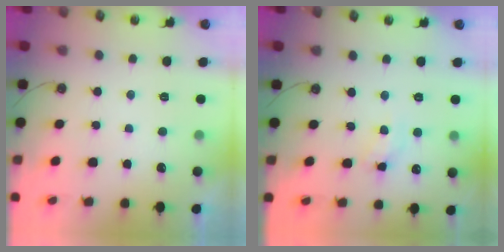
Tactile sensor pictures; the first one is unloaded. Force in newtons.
{"total": 7.8, "press": 7.8, "slide": 0.6}